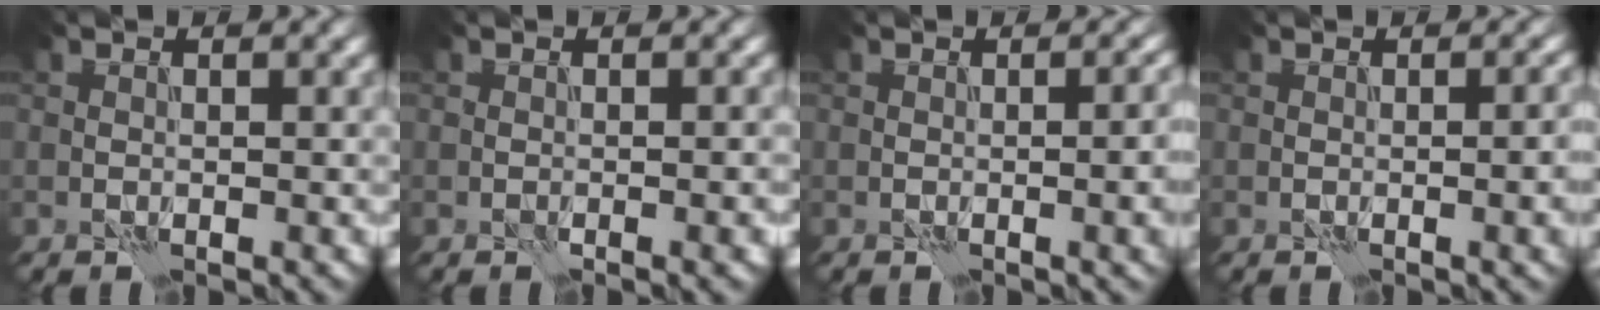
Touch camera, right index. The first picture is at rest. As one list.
[{"total": 1.0, "force": [-0.4, 0.0, 0.9], "torque": [-0.012, -0.004, -0.006]}, {"total": 4.5, "force": [-0.5, 1.6, 4.2], "torque": [-0.043, -0.006, -0.001]}, {"total": 3.5, "force": [-0.5, 1.0, 3.3], "torque": [-0.039, -0.002, -0.003]}]